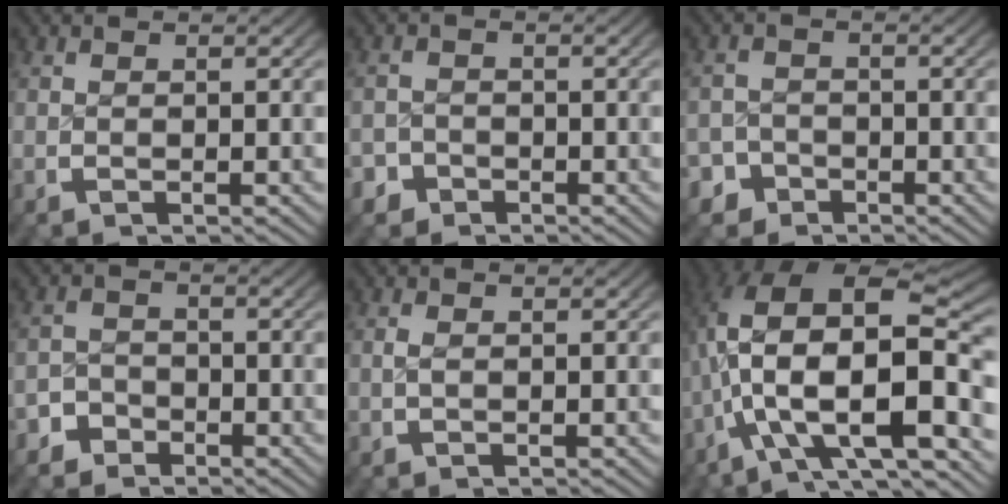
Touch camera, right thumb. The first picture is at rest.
{"total": 2.7, "force": [-2.2, 1.5, -0.2], "torque": [0.008, -0.016, -0.038]}
{"total": 3.7, "force": [-3.0, 2.1, -0.1], "torque": [0.013, -0.015, -0.053]}
{"total": 3.0, "force": [-2.5, 1.8, 0.0], "torque": [0.010, -0.009, -0.043]}
{"total": 0.6, "force": [0.0, 0.3, 0.5], "torque": [-0.017, -0.006, 0.004]}
{"total": 16.4, "force": [-1.4, 10.3, 12.7], "torque": [-0.252, -0.051, -0.006]}